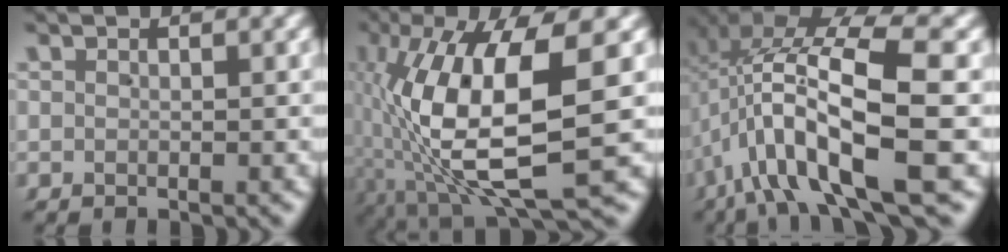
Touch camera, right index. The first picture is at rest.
{"total": 14.6, "force": [-0.8, 6.5, 13.1], "torque": [-0.254, -0.029, 0.015]}
{"total": 9.6, "force": [-0.5, 4.2, 8.6], "torque": [-0.173, -0.009, -0.007]}